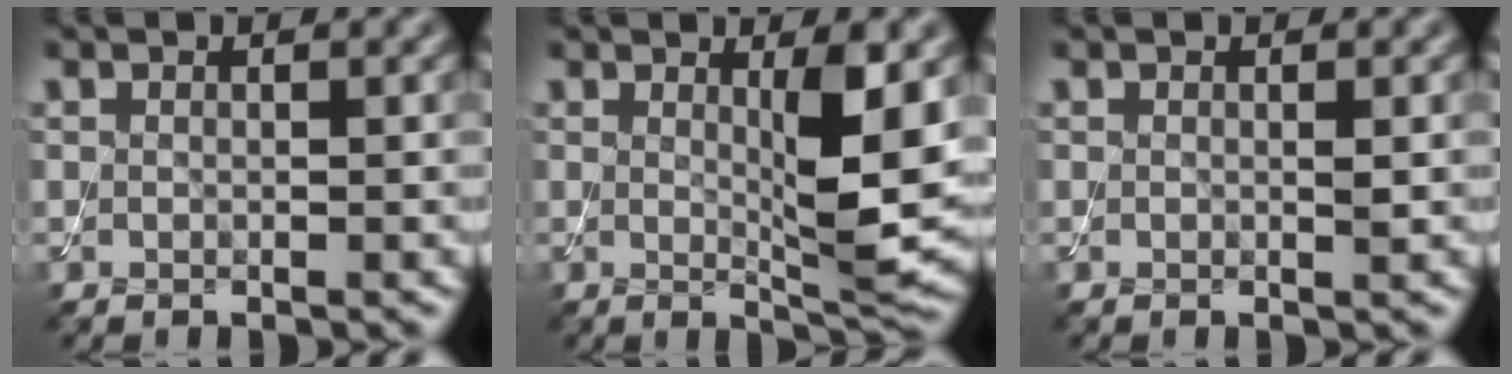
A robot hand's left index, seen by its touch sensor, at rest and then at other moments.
{"total": 5.4, "force": [0.9, 1.0, 5.2], "torque": [-0.077, -0.014, 0.017]}
{"total": 0.5, "force": [0.1, 0.0, 0.5], "torque": [-0.006, -0.001, 0.000]}